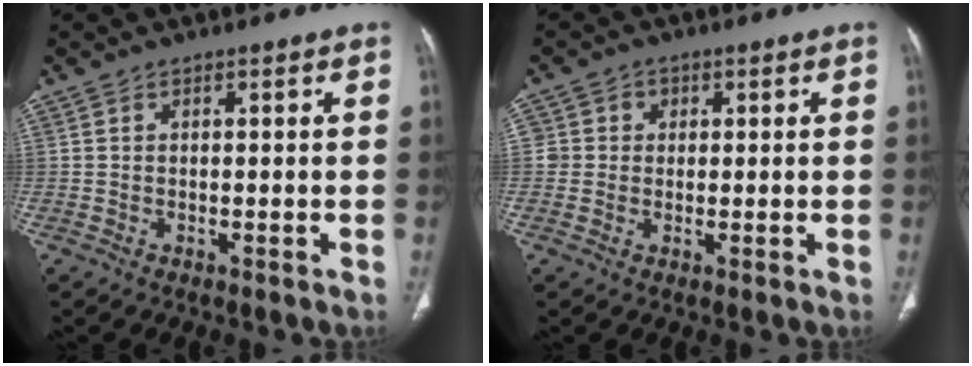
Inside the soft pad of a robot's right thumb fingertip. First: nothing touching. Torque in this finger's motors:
{"motor_torque": [-0.43, -0.21, 0.01, 0.55, -0.09]}